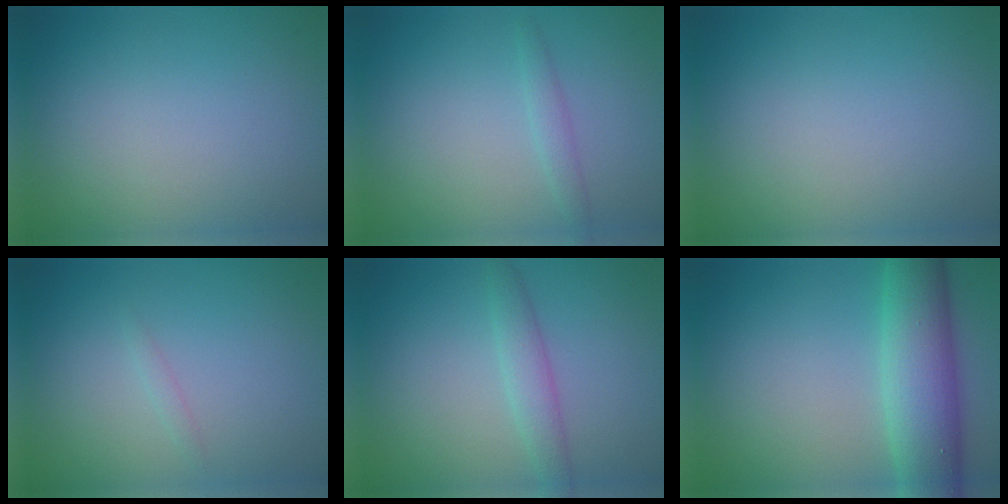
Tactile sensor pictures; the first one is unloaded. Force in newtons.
{"total": 1.2, "press": 1.2, "slide": 0.1}
{"total": 0.0}
{"total": 0.6, "press": 0.6, "slide": 0.0}
{"total": 2.2, "press": 2.2, "slide": 0.0}
{"total": 7.3, "press": 7.3, "slide": 0.4}